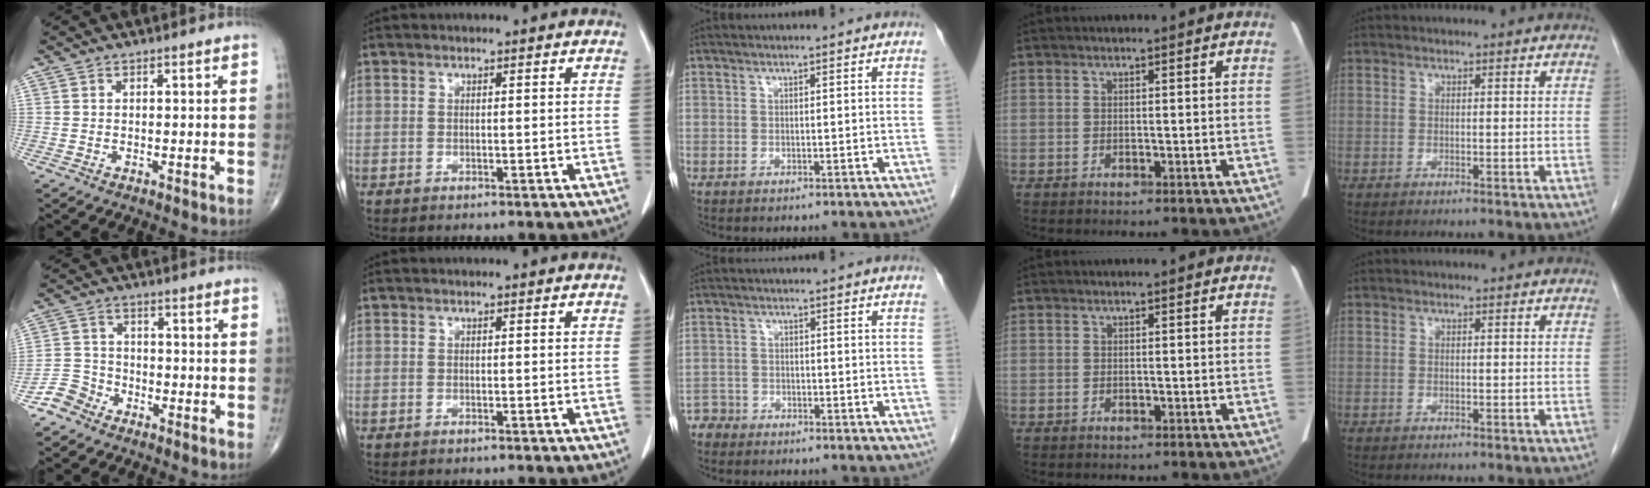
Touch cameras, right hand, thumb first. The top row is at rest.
{"thumb": {"total": 4.7, "force": [-3.6, 3.1, 0.4], "torque": [0.009, 0.021, -0.082]}, "middle": {"total": 2.1, "force": [-1.8, 0.8, -0.7], "torque": [0.014, 0.002, -0.036]}}